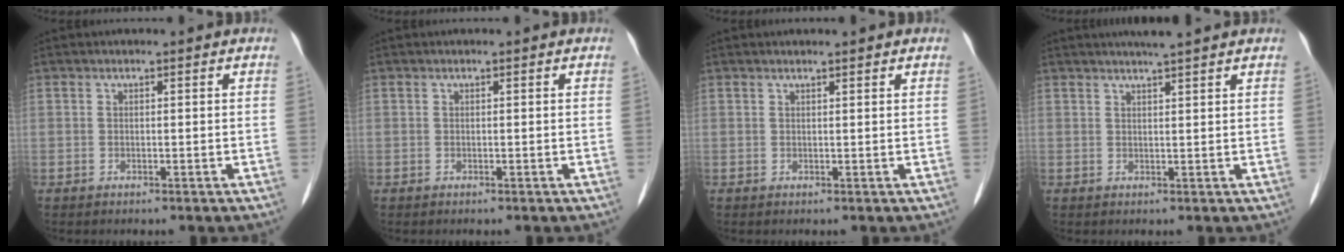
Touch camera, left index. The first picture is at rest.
{"total": 0.0}
{"total": 1.5, "force": [1.3, 0.1, 0.8], "torque": [-0.012, 0.010, 0.020]}
{"total": 4.2, "force": [3.6, -0.5, 2.2], "torque": [-0.030, 0.015, 0.052]}